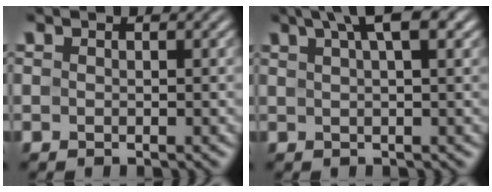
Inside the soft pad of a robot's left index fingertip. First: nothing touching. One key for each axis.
{"total": 4.8, "fx": 2.9, "fy": 1.0, "fz": 3.7, "tx": -0.048, "ty": 0.016, "tz": 0.044}